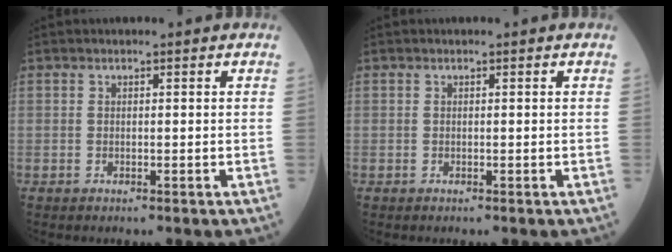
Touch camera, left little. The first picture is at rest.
{"total": 0.0}